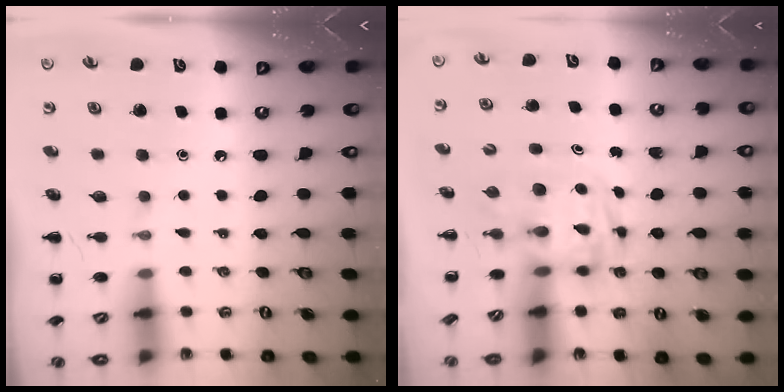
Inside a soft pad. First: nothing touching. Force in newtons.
{"total": 2.9, "press": 2.9, "slide": 0.5}